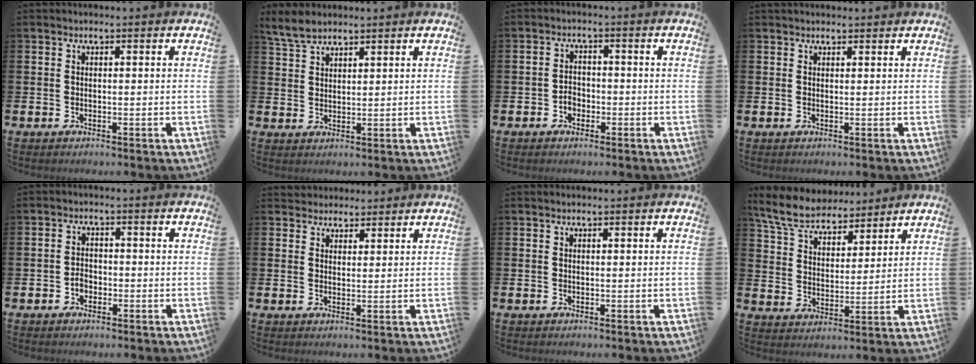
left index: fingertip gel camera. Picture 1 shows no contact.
{"total": 4.0, "force": [3.6, 1.1, 1.2], "torque": [-0.034, -0.008, 0.068]}
{"total": 2.2, "force": [-1.0, 1.8, 0.8], "torque": [-0.014, 0.002, -0.022]}
{"total": 0.8, "force": [0.8, 0.2, 0.0], "torque": [0.007, 0.000, 0.012]}
{"total": 1.9, "force": [-0.8, 1.5, 0.8], "torque": [-0.015, 0.003, -0.018]}
{"total": 2.8, "force": [2.5, 1.2, -0.5], "torque": [0.007, -0.010, 0.045]}
{"total": 0.0}
{"total": 7.2, "force": [6.6, 2.0, 1.8], "torque": [-0.072, -0.031, 0.121]}